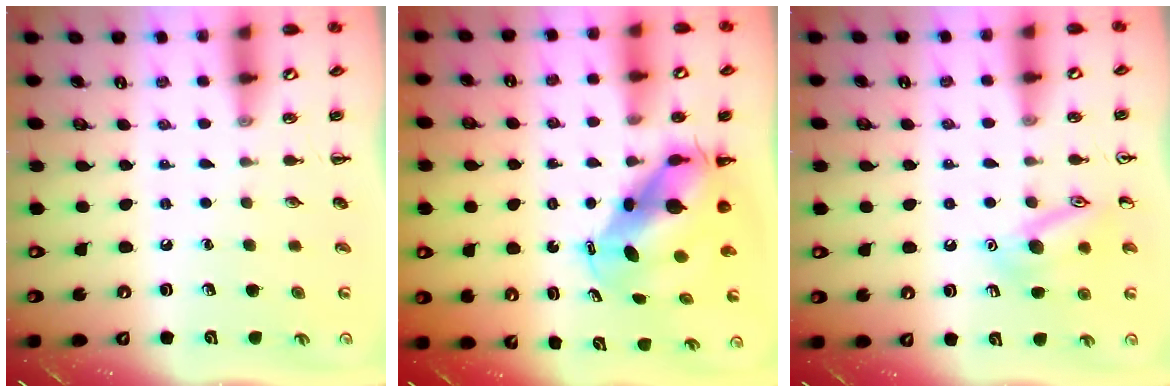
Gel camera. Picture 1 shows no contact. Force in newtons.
{"total": 7.8, "press": 7.5, "slide": 2.2}
{"total": 12.6, "press": 12.6, "slide": 0.9}